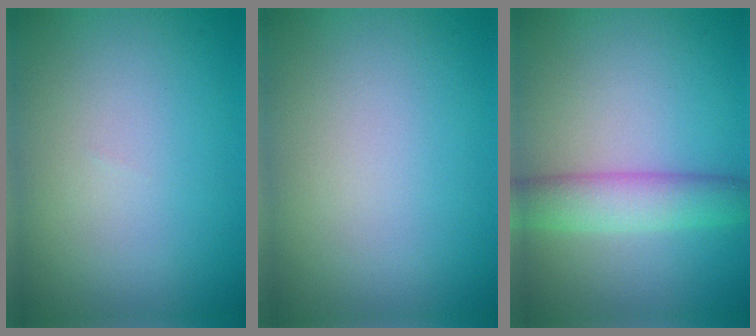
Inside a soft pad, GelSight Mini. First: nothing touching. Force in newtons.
{"total": 0.0}
{"total": 4.3, "press": 4.3, "slide": 0.1}